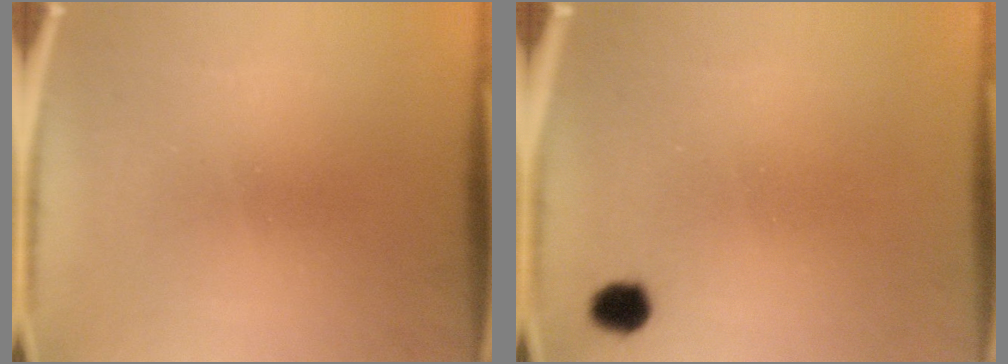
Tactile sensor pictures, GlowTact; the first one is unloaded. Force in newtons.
{"total": 3.1}